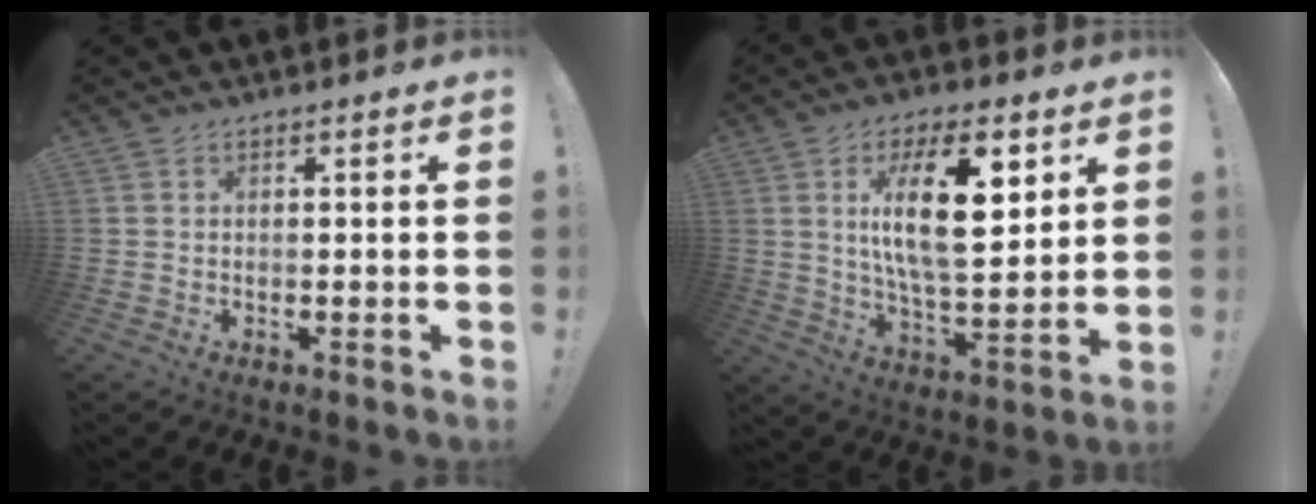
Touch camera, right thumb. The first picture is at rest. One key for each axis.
{"total": 18.6, "fx": 6.3, "fy": 6.6, "fz": 16.3, "tx": -0.293, "ty": -0.017, "tz": 0.088}